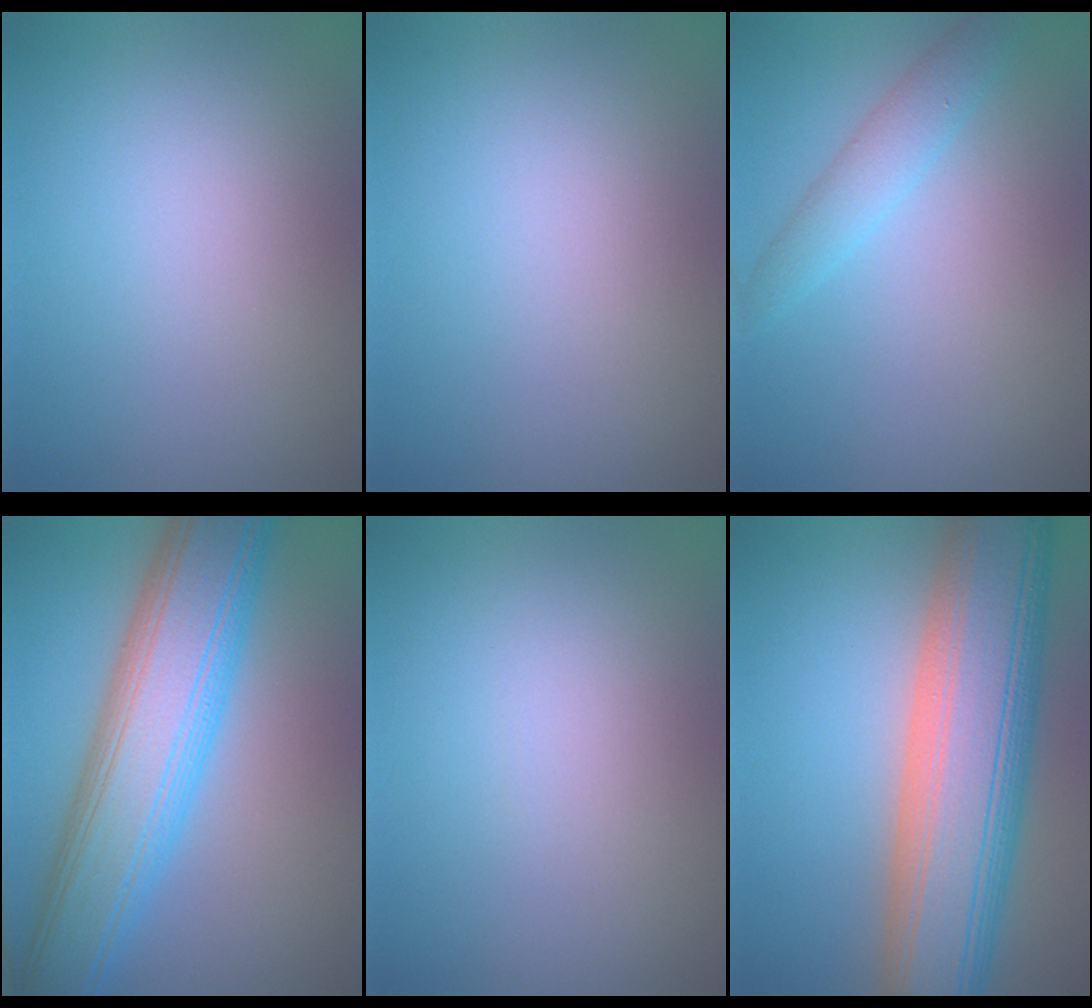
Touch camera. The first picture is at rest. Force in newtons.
{"total": 0.0}
{"total": 2.3, "press": 2.3, "slide": 0.1}
{"total": 10.1, "press": 10.1, "slide": 0.4}
{"total": 0.0}
{"total": 12.5, "press": 12.5, "slide": 0.2}